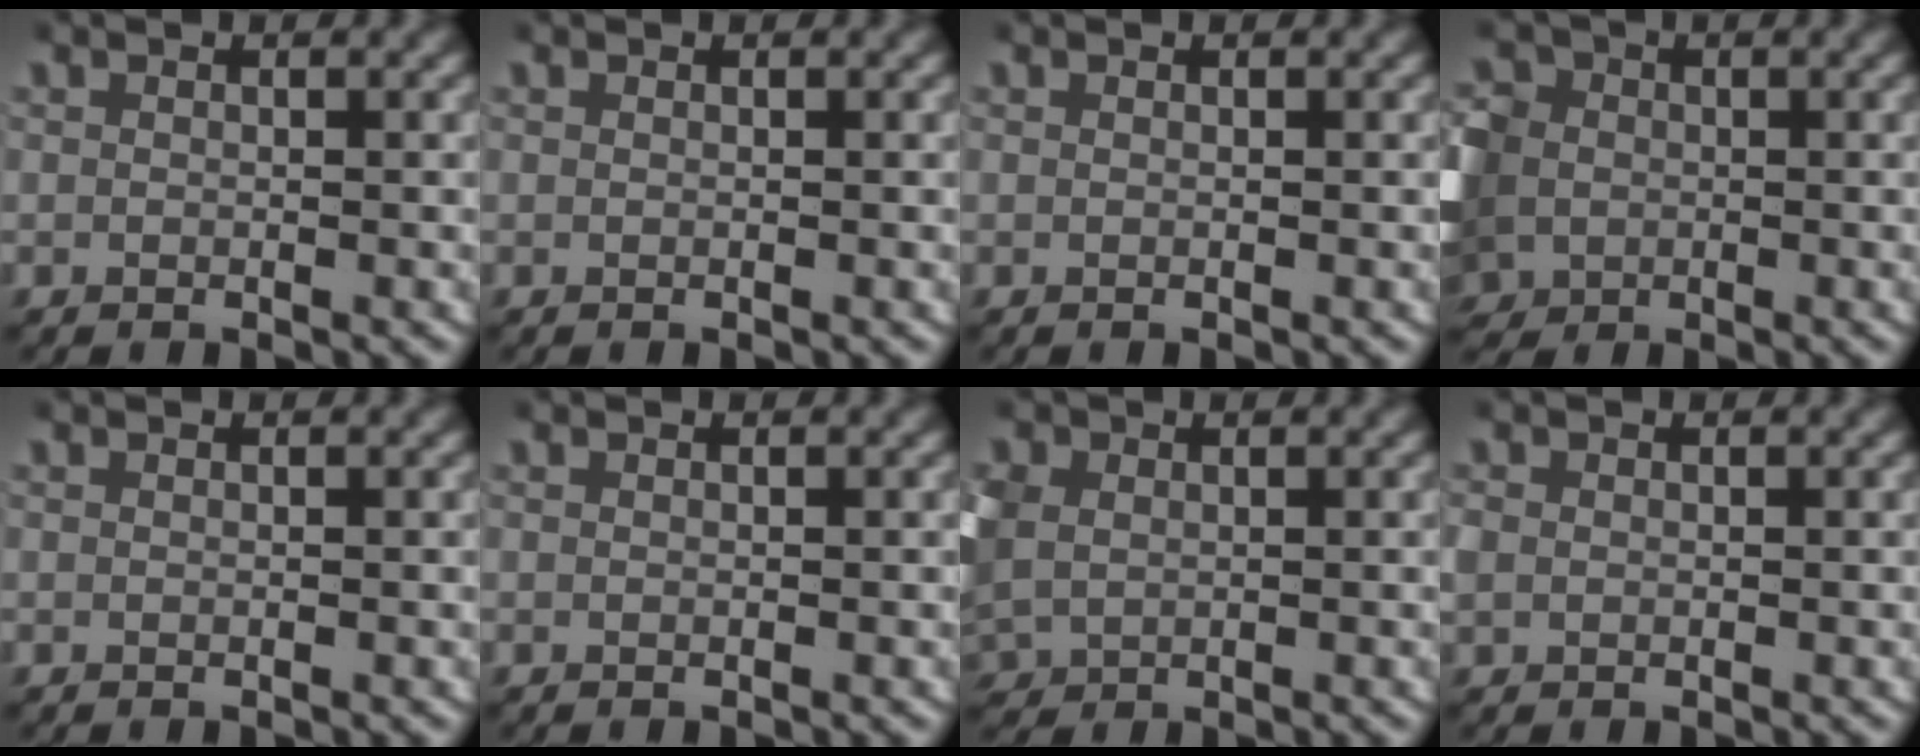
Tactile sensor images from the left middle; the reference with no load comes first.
{"total": 0.0}
{"total": 0.0}
{"total": 8.0, "force": [-2.0, 7.1, 3.2], "torque": [-0.098, -0.036, -0.029]}
{"total": 0.0}
{"total": 0.0}
{"total": 3.7, "force": [0.2, 3.1, 1.9], "torque": [-0.068, -0.014, 0.013]}
{"total": 1.3, "force": [-0.1, 1.1, 0.7], "torque": [-0.027, -0.001, -0.001]}